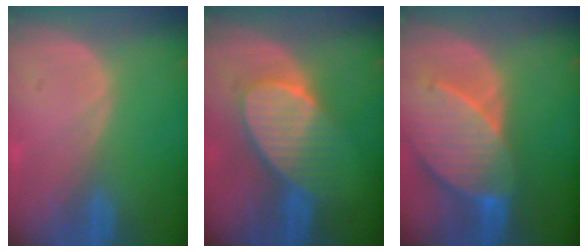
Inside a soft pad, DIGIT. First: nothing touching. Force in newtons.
{"total": 7.6, "press": 7.4, "slide": 1.8}
{"total": 10.1, "press": 8.9, "slide": 4.7}